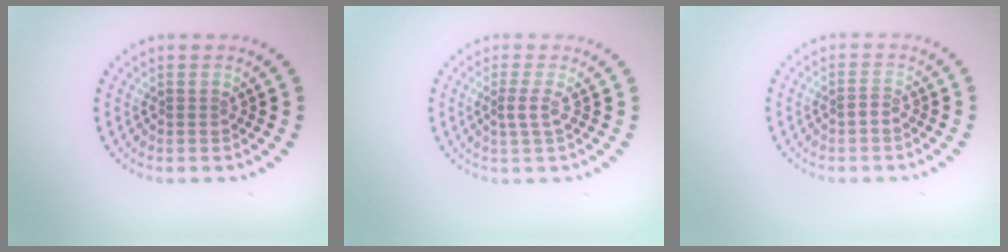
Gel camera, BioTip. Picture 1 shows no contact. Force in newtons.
{"total": 1.4, "press": 1.0, "slide": 1.0}
{"total": 0.9, "press": 0.8, "slide": 0.3}